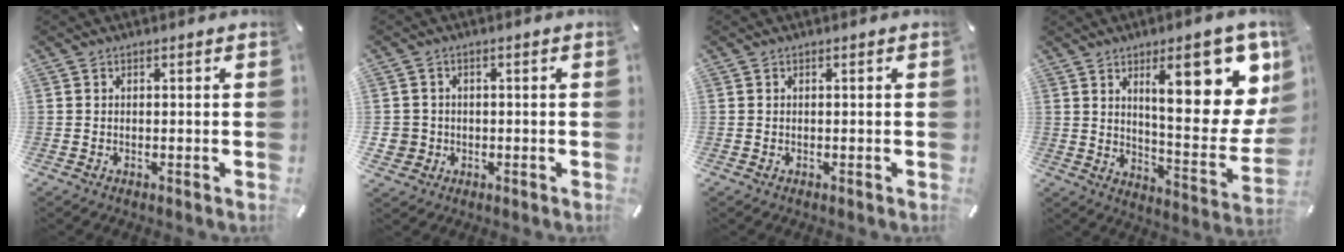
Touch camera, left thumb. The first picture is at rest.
{"total": 4.0, "force": [-0.6, 3.9, 0.5], "torque": [-0.019, 0.006, -0.011]}
{"total": 0.0}
{"total": 22.3, "force": [9.8, 8.5, 18.2], "torque": [-0.231, -0.067, 0.148]}